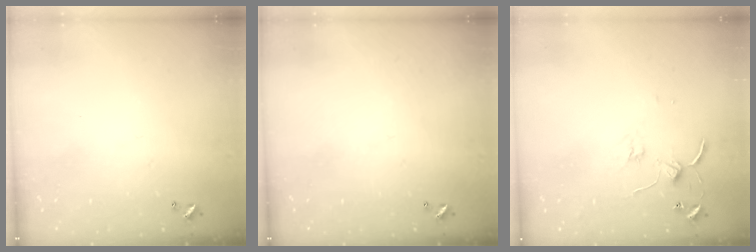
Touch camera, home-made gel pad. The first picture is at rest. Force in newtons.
{"total": 0.0}
{"total": 1.4, "press": 1.3, "slide": 0.2}